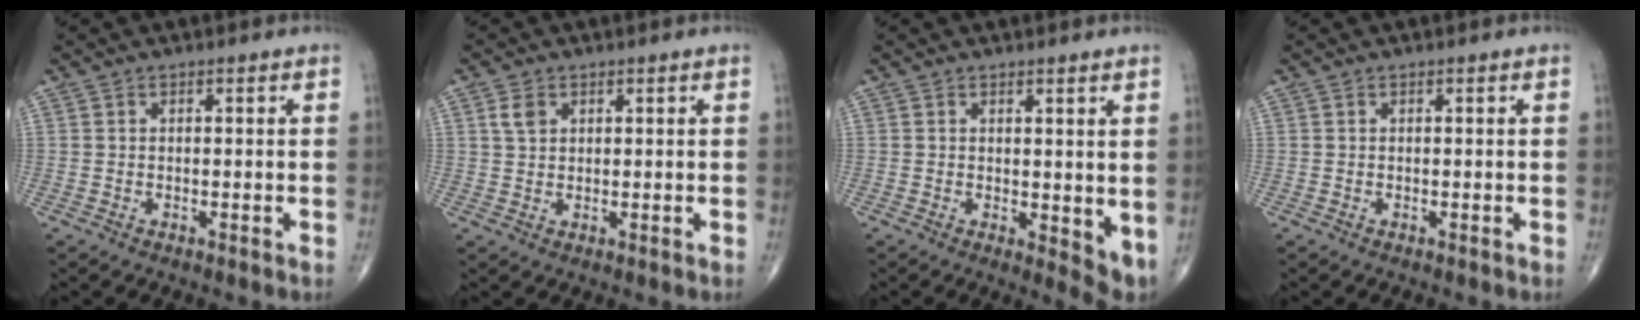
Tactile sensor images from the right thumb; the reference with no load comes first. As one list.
[{"total": 2.9, "force": [1.2, 2.0, 1.7], "torque": [-0.026, 0.001, 0.026]}, {"total": 5.0, "force": [0.8, 2.1, 4.5], "torque": [-0.052, -0.016, 0.016]}, {"total": 0.0}]